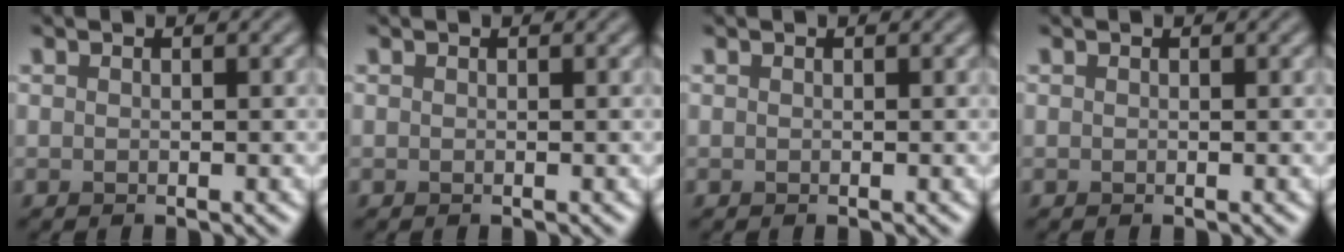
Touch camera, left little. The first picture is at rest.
{"total": 0.0}
{"total": 0.0}
{"total": 0.0}